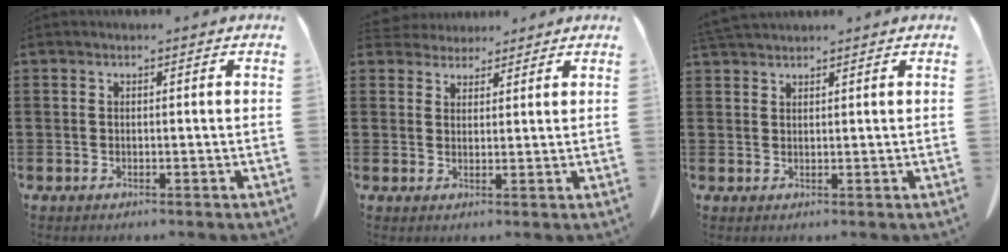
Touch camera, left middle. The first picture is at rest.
{"total": 2.8, "force": [2.7, 0.9, 0.0], "torque": [0.000, -0.005, 0.050]}
{"total": 2.1, "force": [2.1, 0.2, 0.4], "torque": [-0.015, 0.002, 0.041]}